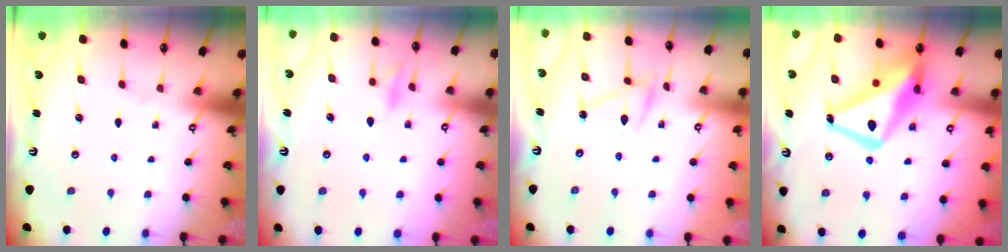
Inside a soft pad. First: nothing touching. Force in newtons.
{"total": 9.5, "press": 9.5, "slide": 0.9}
{"total": 8.1, "press": 8.1, "slide": 0.3}
{"total": 18.3, "press": 18.3, "slide": 1.6}